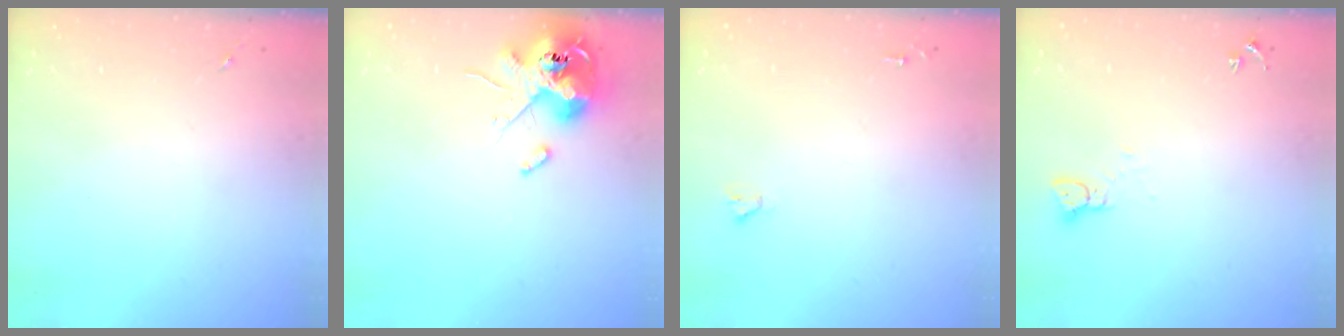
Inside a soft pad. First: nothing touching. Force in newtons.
{"total": 12.8, "press": 12.6, "slide": 2.2}
{"total": 1.6, "press": 1.6, "slide": 0.1}
{"total": 2.1, "press": 2.1, "slide": 0.2}